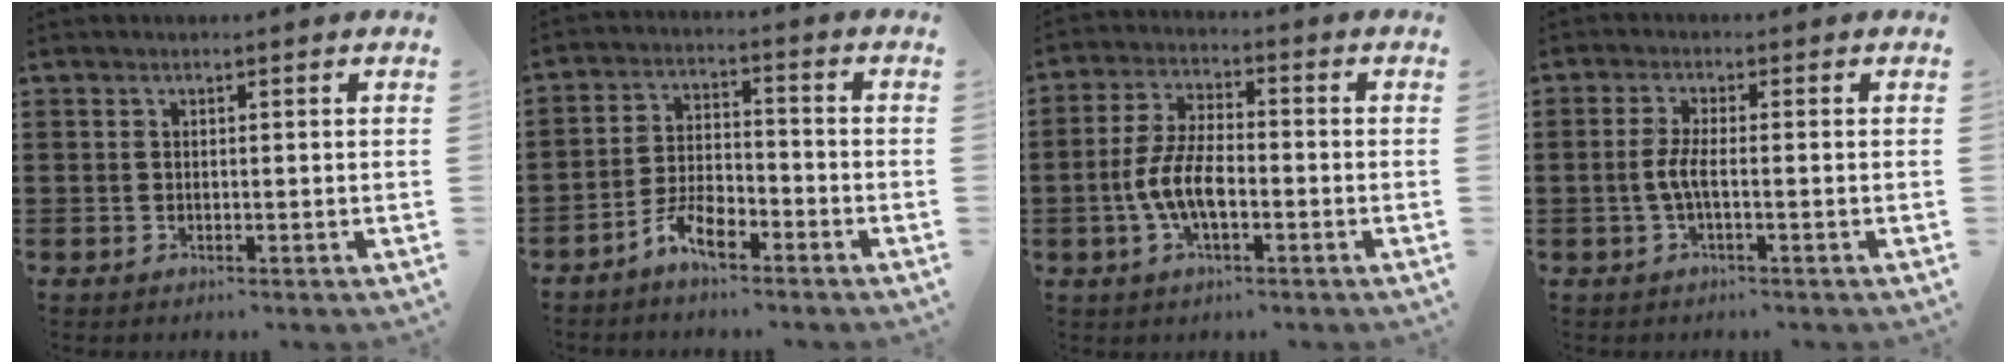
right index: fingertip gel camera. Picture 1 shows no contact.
{"total": 5.7, "force": [-4.0, 2.0, 3.4], "torque": [-0.078, 0.005, -0.080]}
{"total": 7.4, "force": [-2.2, 3.2, 6.3], "torque": [-0.149, -0.004, -0.048]}
{"total": 3.4, "force": [-0.9, 0.4, 3.2], "torque": [-0.080, -0.008, -0.025]}